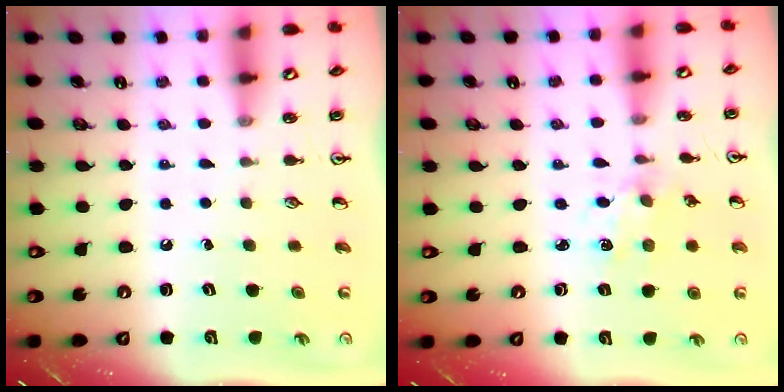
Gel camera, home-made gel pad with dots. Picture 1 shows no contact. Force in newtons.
{"total": 1.9, "press": 1.9, "slide": 0.2}